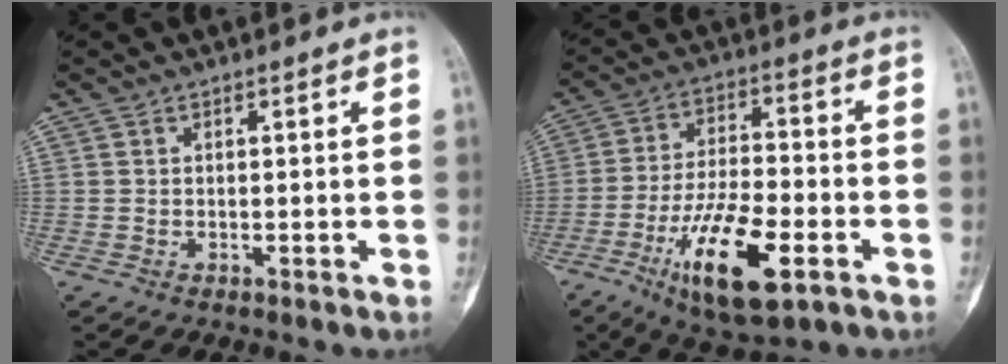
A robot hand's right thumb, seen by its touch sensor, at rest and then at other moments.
{"total": 16.1, "force": [-6.8, 5.9, 13.4], "torque": [-0.234, 0.020, -0.111]}